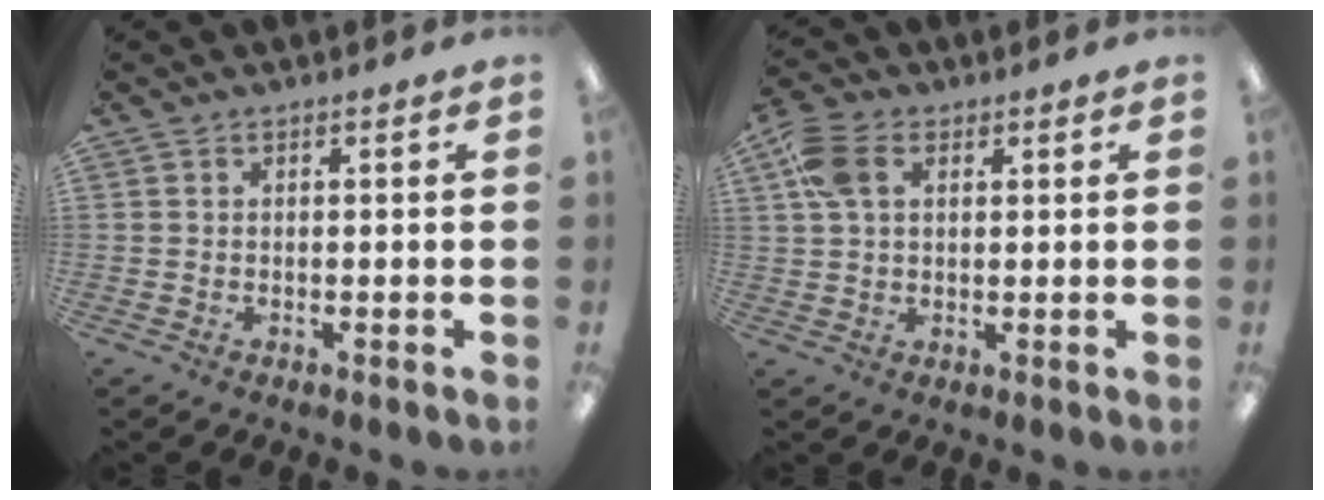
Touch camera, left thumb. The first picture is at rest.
{"total": 7.6, "force": [2.7, 4.8, 5.3], "torque": [-0.121, 0.004, 0.051]}